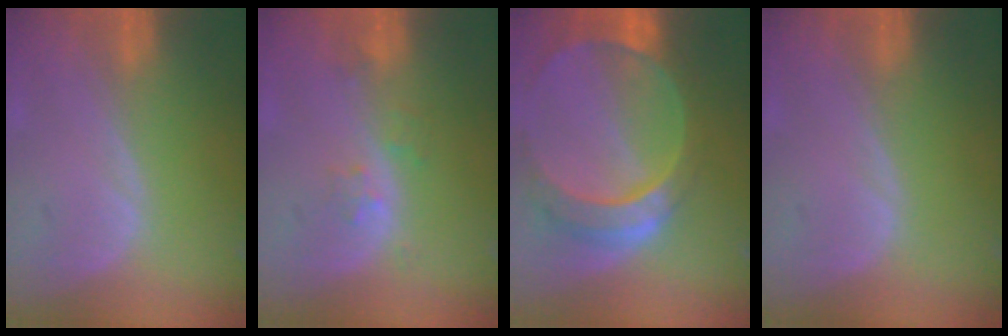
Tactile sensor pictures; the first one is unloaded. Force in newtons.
{"total": 2.3, "press": 2.2, "slide": 0.3}
{"total": 10.7, "press": 9.0, "slide": 5.7}
{"total": 0.0}